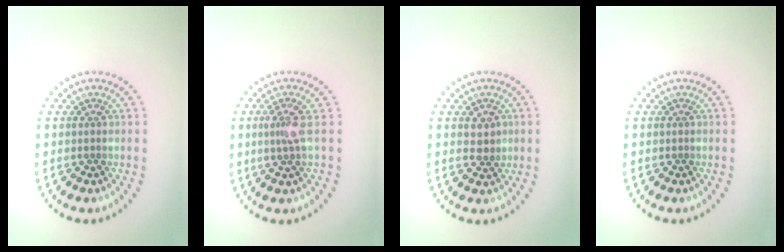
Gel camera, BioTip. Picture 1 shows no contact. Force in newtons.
{"total": 2.0, "press": 1.5, "slide": 1.3}
{"total": 2.0, "press": 1.8, "slide": 0.8}
{"total": 0.0}